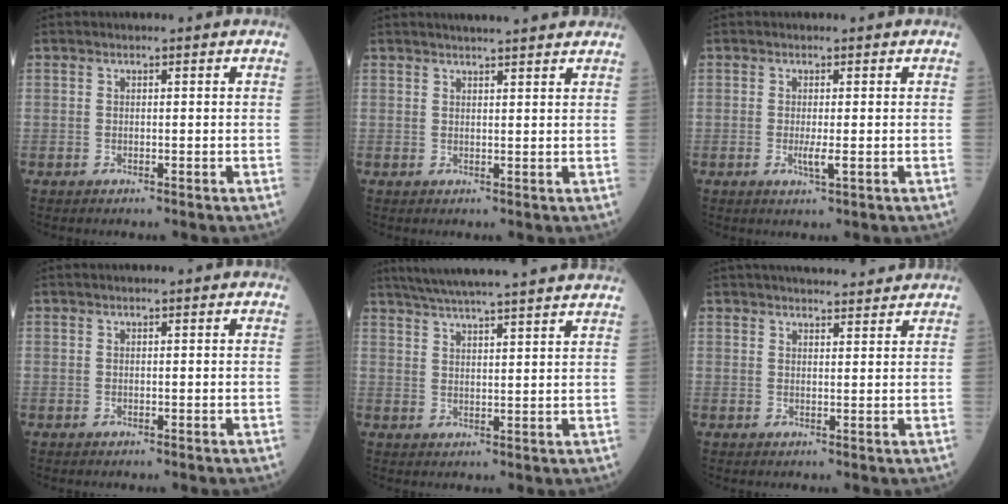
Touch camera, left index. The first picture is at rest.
{"total": 7.8, "force": [7.0, 0.8, 3.4], "torque": [-0.047, 0.023, 0.082]}
{"total": 2.0, "force": [-0.4, 0.1, 2.0], "torque": [-0.040, -0.005, -0.007]}
{"total": 1.5, "force": [1.2, 0.5, 0.8], "torque": [-0.007, 0.021, 0.011]}
{"total": 20.5, "force": [18.5, 0.6, 8.8], "torque": [-0.149, 0.012, 0.246]}
{"total": 11.3, "force": [10.4, 1.9, 3.8], "torque": [-0.047, 0.022, 0.135]}